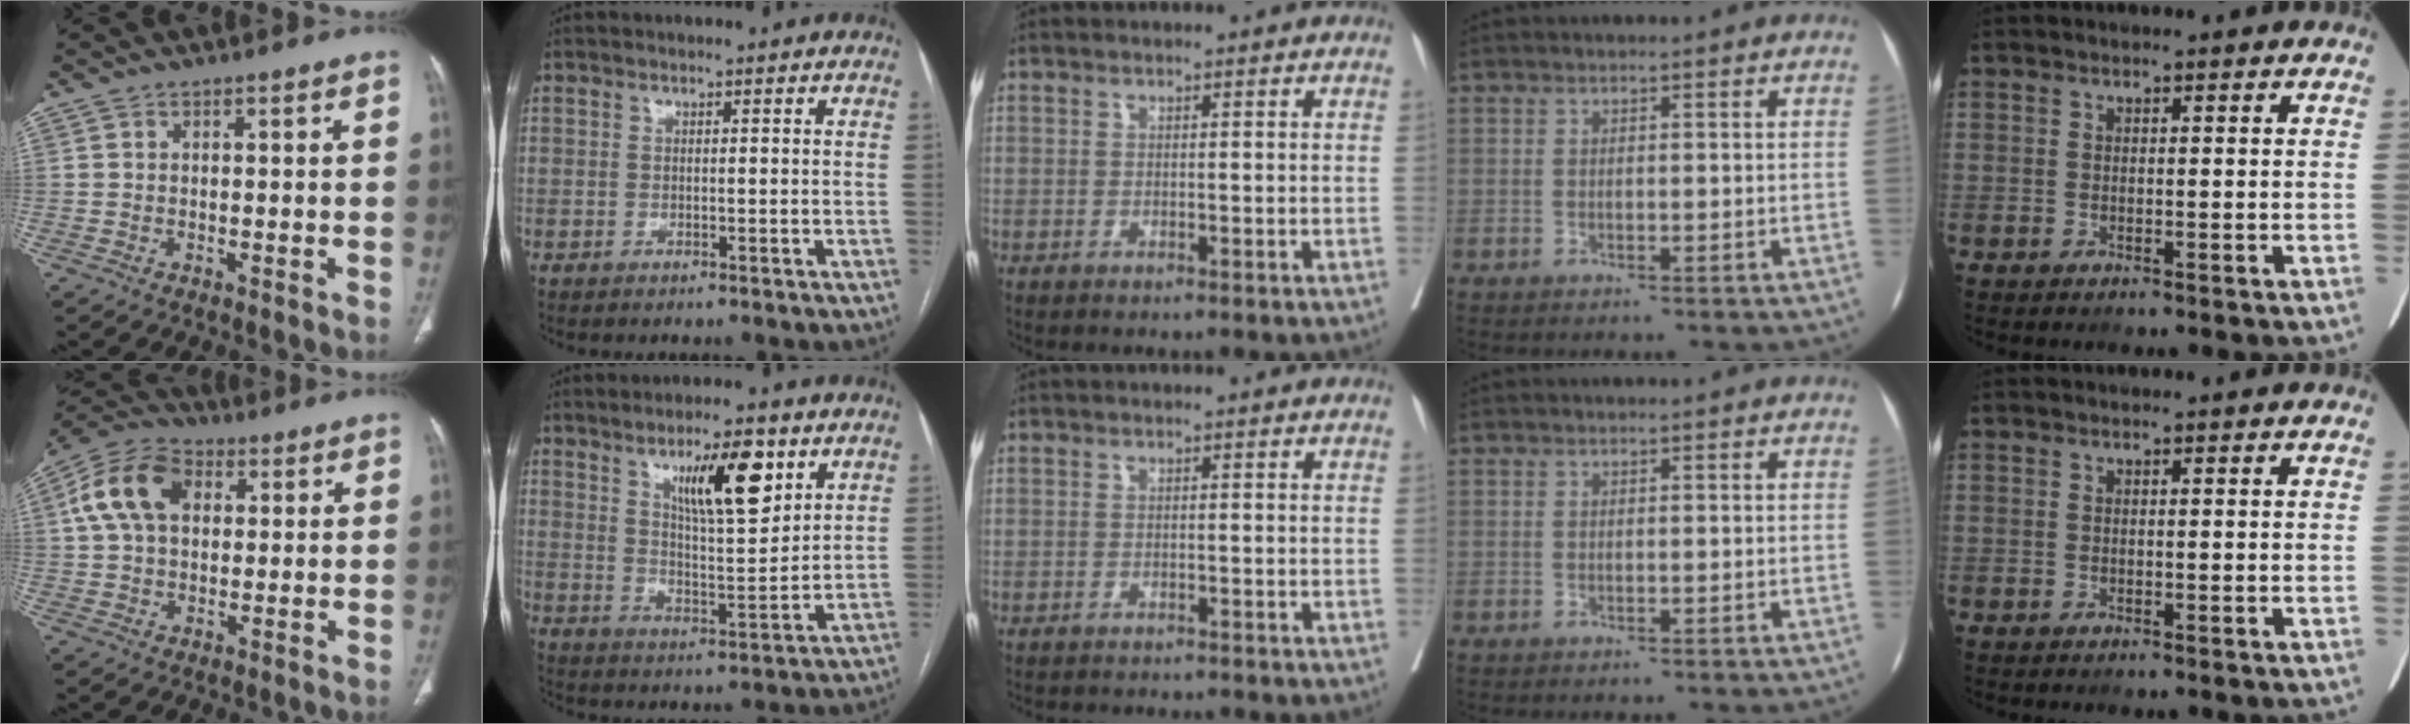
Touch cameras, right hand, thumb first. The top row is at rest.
{"thumb": {"total": 12.7, "force": [3.2, 8.7, 8.8], "torque": [-0.158, 0.022, 0.050]}, "index": {"total": 11.3, "force": [5.9, 2.5, 9.4], "torque": [-0.154, -0.003, 0.101]}, "middle": {"total": 5.8, "force": [-5.4, 1.2, 1.5], "torque": [-0.014, -0.005, -0.070]}}